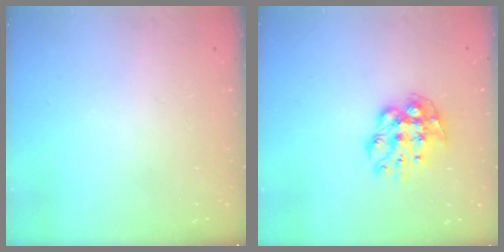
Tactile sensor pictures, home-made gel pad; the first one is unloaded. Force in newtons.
{"total": 9.9, "press": 9.9, "slide": 0.7}